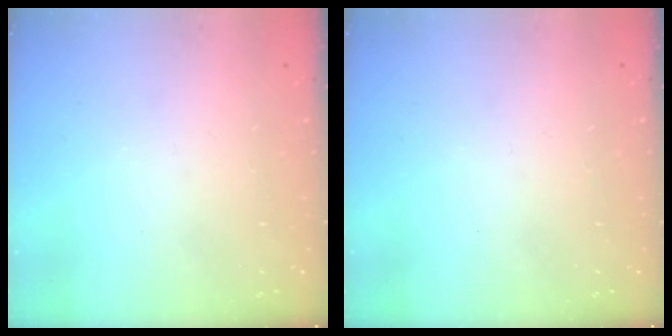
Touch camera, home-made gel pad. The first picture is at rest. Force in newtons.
{"total": 0.0}